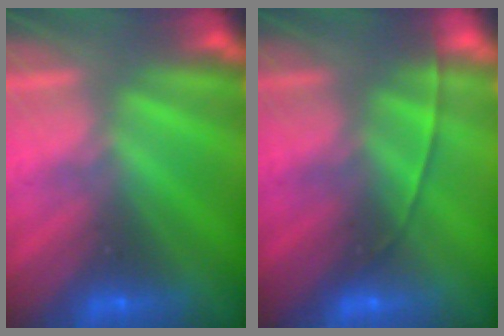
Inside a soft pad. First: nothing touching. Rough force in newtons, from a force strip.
{"total": 1.9}